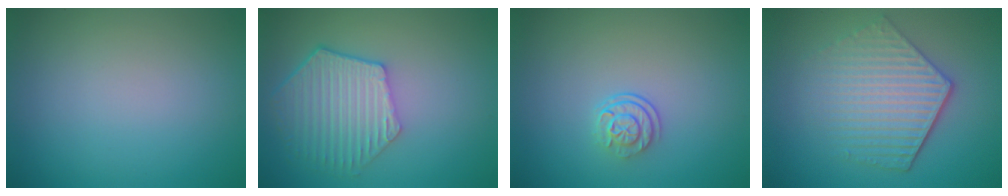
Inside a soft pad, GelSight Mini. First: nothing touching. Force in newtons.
{"total": 5.8, "press": 4.6, "slide": 3.5}
{"total": 2.3, "press": 1.7, "slide": 1.5}
{"total": 5.6, "press": 4.2, "slide": 3.7}